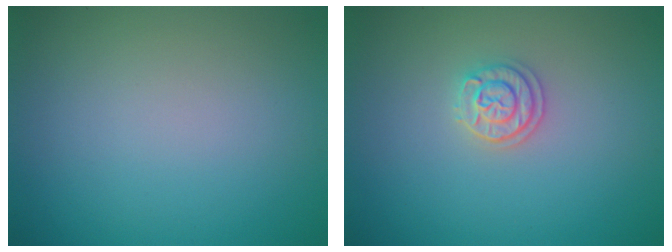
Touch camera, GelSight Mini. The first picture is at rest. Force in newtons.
{"total": 2.1, "press": 2.0, "slide": 0.6}